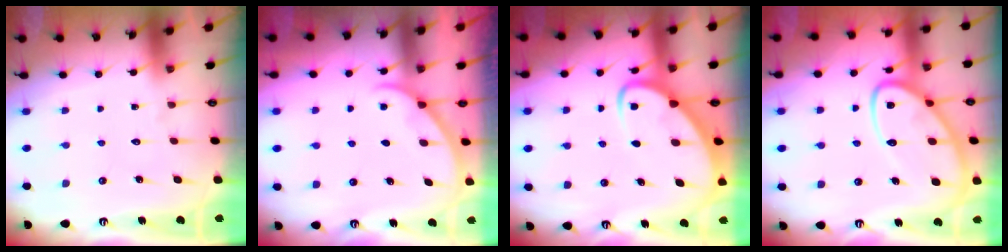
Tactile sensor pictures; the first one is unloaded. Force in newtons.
{"total": 2.6, "press": 2.6, "slide": 0.3}
{"total": 5.5, "press": 5.5, "slide": 0.6}
{"total": 13.4, "press": 13.3, "slide": 1.3}